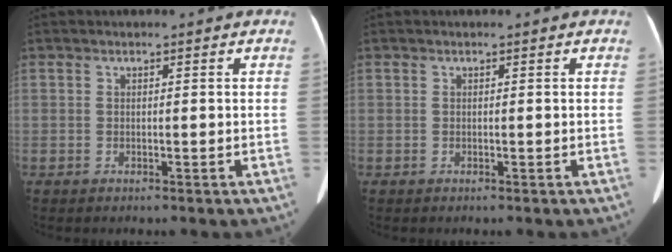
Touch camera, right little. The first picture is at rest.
{"total": 0.0}